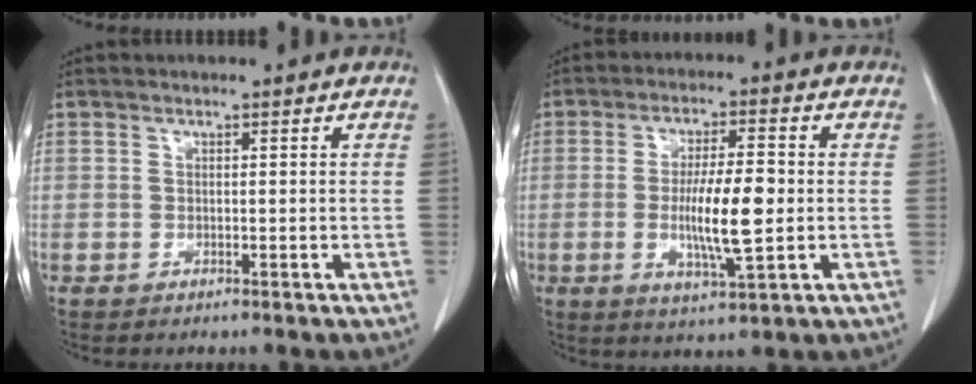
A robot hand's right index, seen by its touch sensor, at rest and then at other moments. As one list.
[{"total": 9.5, "force": [-1.1, 1.4, 9.3], "torque": [-0.169, -0.008, -0.019]}]